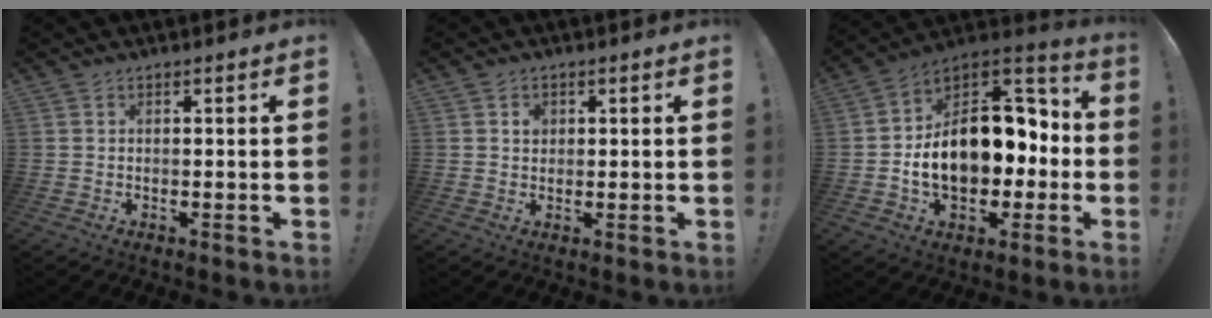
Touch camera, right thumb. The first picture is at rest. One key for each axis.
{"total": 1.9, "fx": 0.6, "fy": 1.7, "fz": 0.8, "tx": 0.003, "ty": -0.004, "tz": 0.007}
{"total": 20.8, "fx": -1.8, "fy": 13.9, "fz": 15.3, "tx": -0.229, "ty": 0.009, "tz": -0.016}